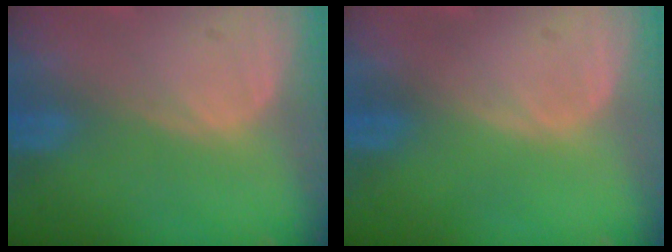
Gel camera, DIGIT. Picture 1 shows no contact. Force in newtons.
{"total": 0.0}